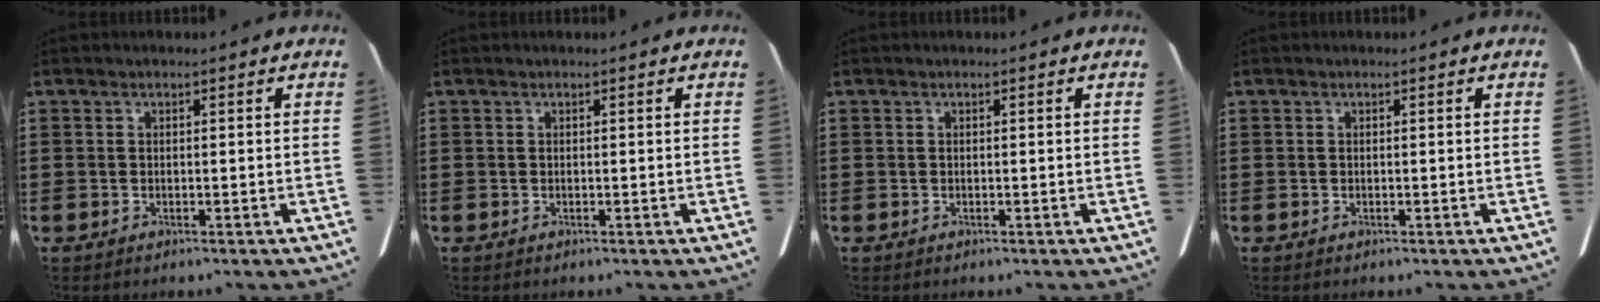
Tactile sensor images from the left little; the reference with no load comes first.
{"total": 0.0}
{"total": 0.0}
{"total": 0.0}